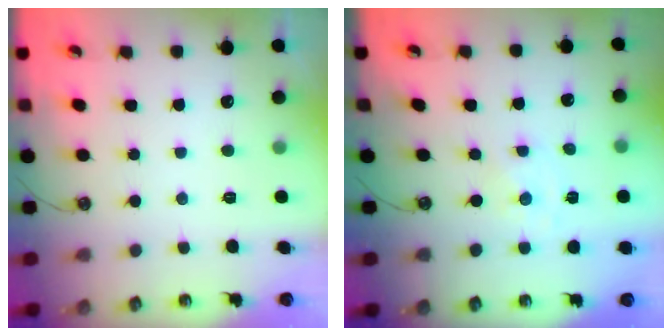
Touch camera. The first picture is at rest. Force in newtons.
{"total": 0.0}